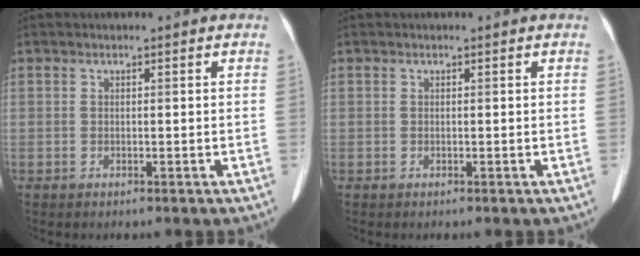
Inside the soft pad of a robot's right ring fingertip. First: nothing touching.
{"total": 0.0}